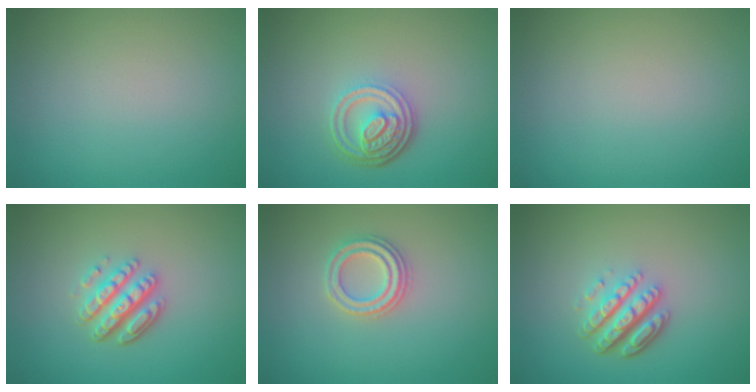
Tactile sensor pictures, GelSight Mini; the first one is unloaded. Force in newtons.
{"total": 4.6, "press": 3.4, "slide": 3.1}
{"total": 0.0}
{"total": 4.3, "press": 3.3, "slide": 2.8}
{"total": 2.4, "press": 2.3, "slide": 0.4}
{"total": 4.9, "press": 3.5, "slide": 3.5}